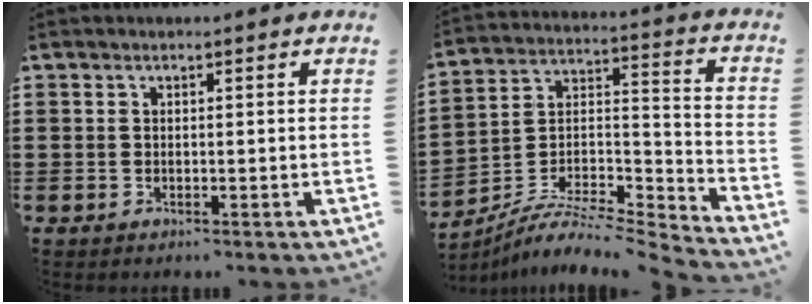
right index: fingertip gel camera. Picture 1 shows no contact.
{"total": 6.4, "force": [-5.5, 2.1, 2.6], "torque": [-0.052, 0.001, -0.111]}